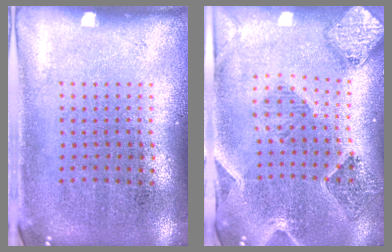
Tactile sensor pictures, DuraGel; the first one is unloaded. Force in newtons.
{"total": 1.5, "press": 1.5, "slide": 0.4}